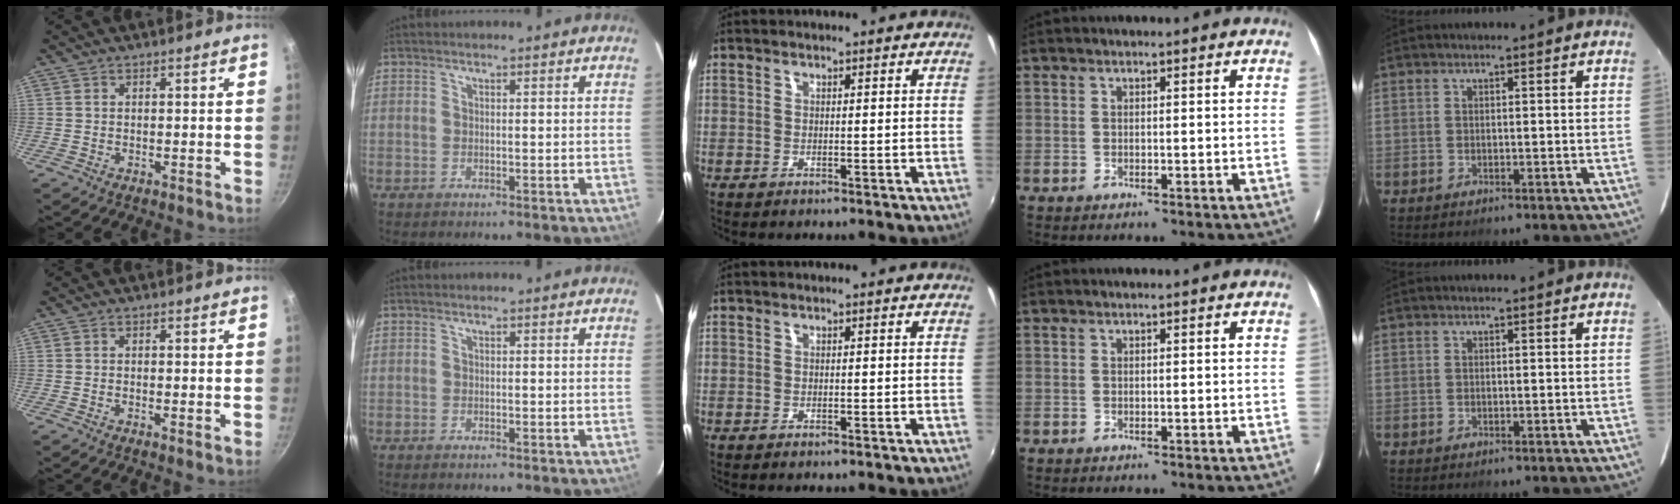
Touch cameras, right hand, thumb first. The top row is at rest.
{"thumb": {"total": 0.8, "force": [-0.1, 0.2, 0.8], "torque": [-0.014, -0.003, -0.004]}, "index": {"total": 0.6, "force": [-0.6, -0.1, 0.2], "torque": [-0.009, -0.004, -0.013]}}